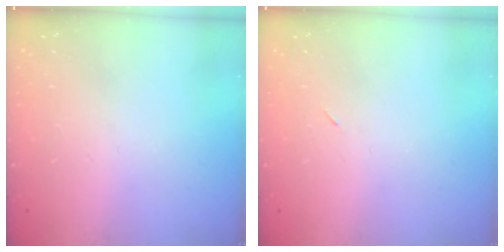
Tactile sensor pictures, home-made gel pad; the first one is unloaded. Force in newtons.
{"total": 2.3, "press": 1.9, "slide": 1.2}